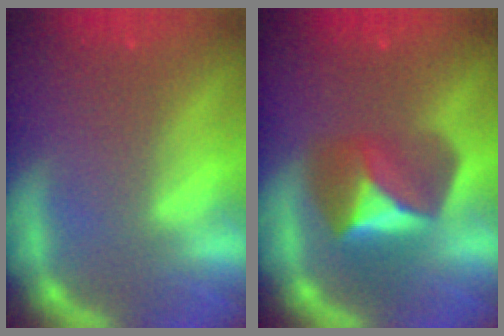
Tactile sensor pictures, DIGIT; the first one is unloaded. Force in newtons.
{"total": 5.9}